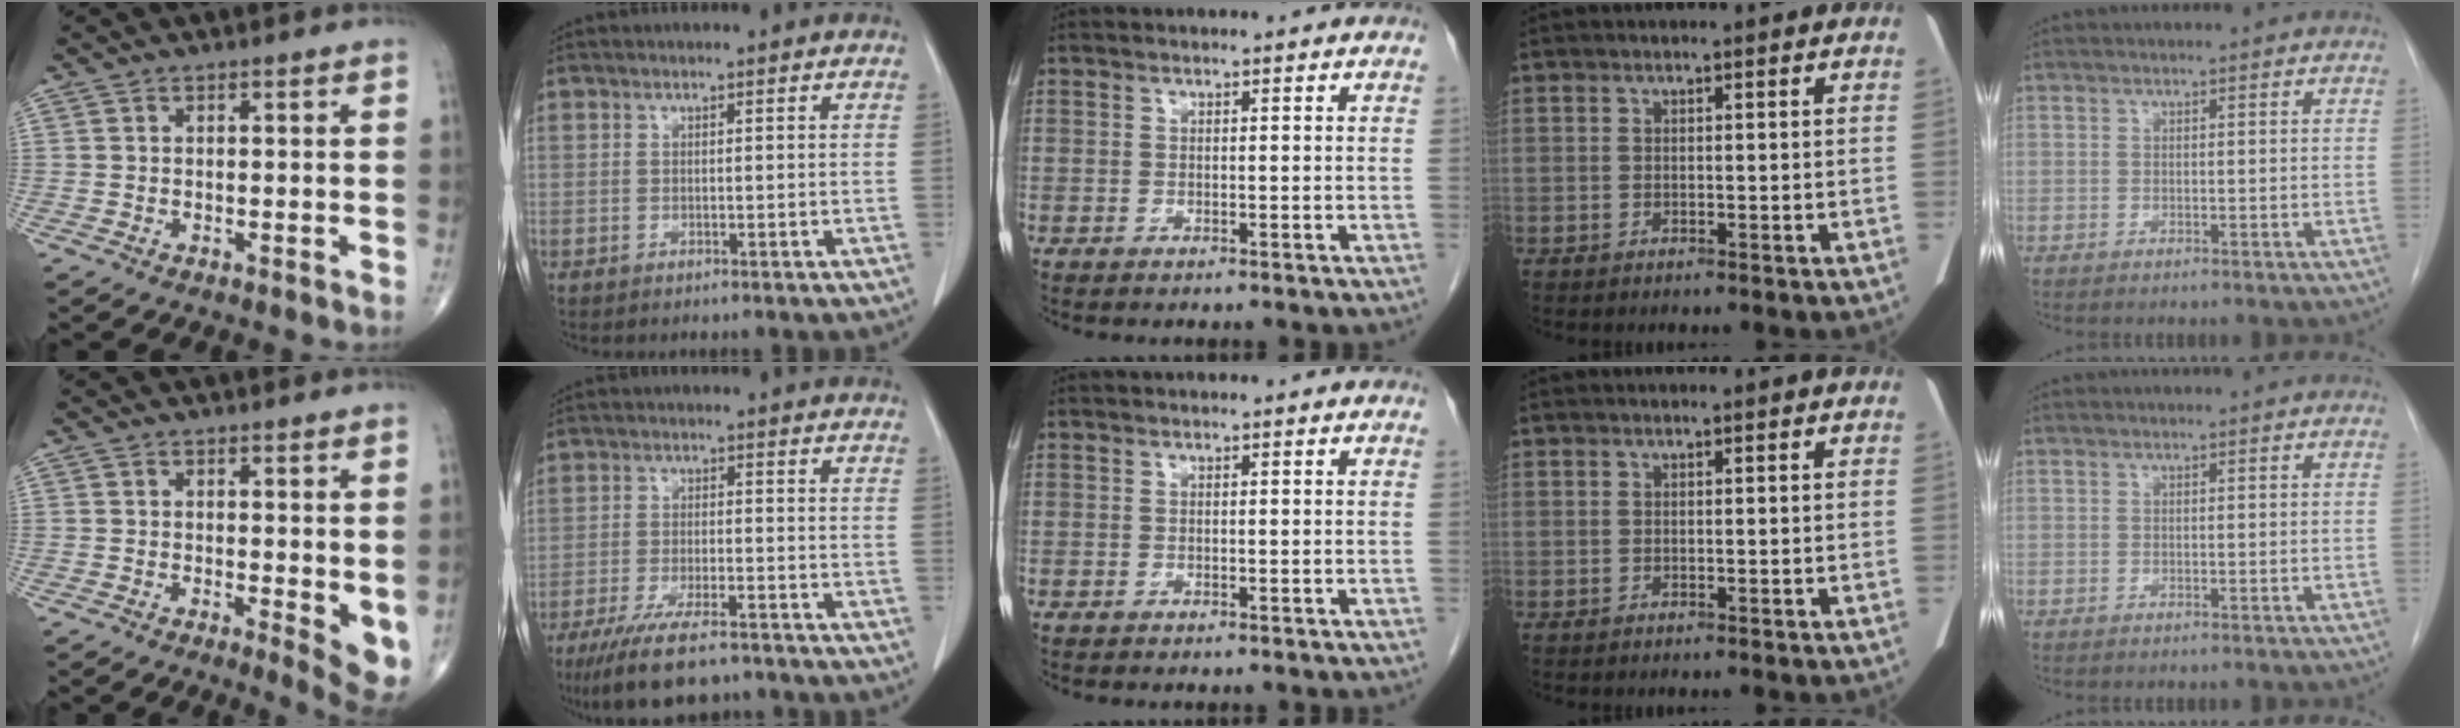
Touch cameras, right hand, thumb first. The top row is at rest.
{"thumb": {"total": 4.9, "force": [0.1, 1.6, 4.6], "torque": [-0.059, -0.013, 0.002]}, "index": {"total": 12.5, "force": [-9.4, 3.4, 7.5], "torque": [-0.134, -0.023, -0.154]}}